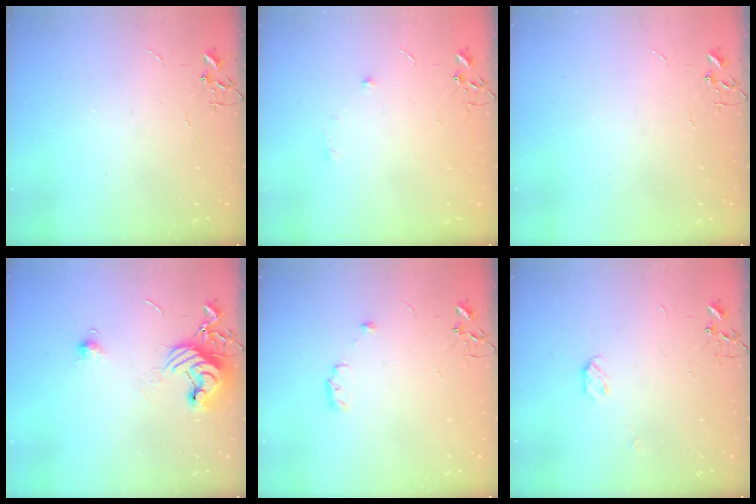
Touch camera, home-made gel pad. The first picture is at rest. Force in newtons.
{"total": 5.2, "press": 4.9, "slide": 1.9}
{"total": 0.0}
{"total": 11.4, "press": 11.3, "slide": 1.1}
{"total": 6.1, "press": 5.9, "slide": 1.6}
{"total": 4.0, "press": 4.0, "slide": 0.6}